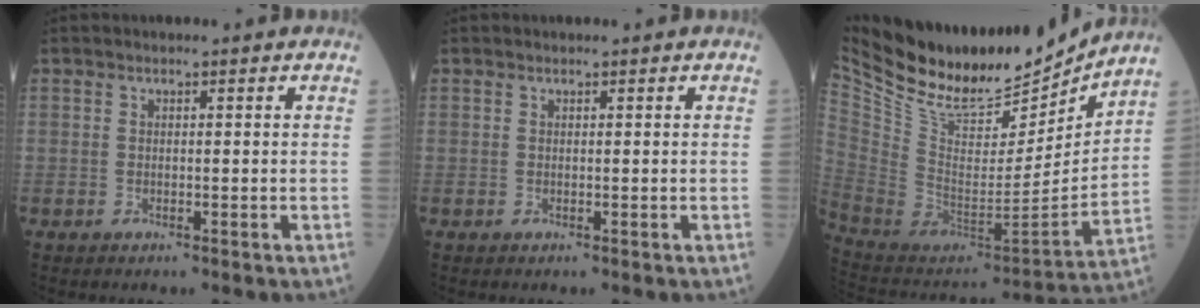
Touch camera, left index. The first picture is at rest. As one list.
[{"total": 0.0}, {"total": 24.4, "force": [20.6, 7.2, 10.9], "torque": [-0.216, -0.025, 0.347]}]